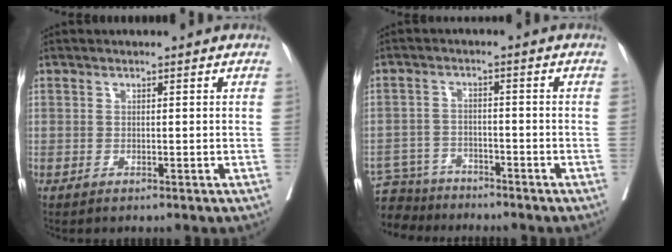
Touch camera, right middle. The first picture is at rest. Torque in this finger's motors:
{"motor_torque": [0.00, 0.01, -0.05, -0.07]}